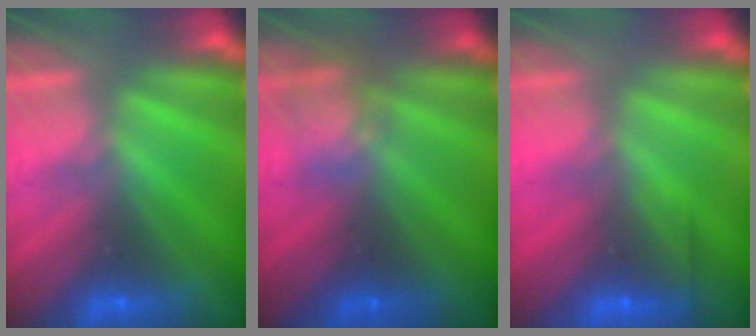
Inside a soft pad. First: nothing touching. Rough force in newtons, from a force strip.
{"total": 2.3}
{"total": 2.4}